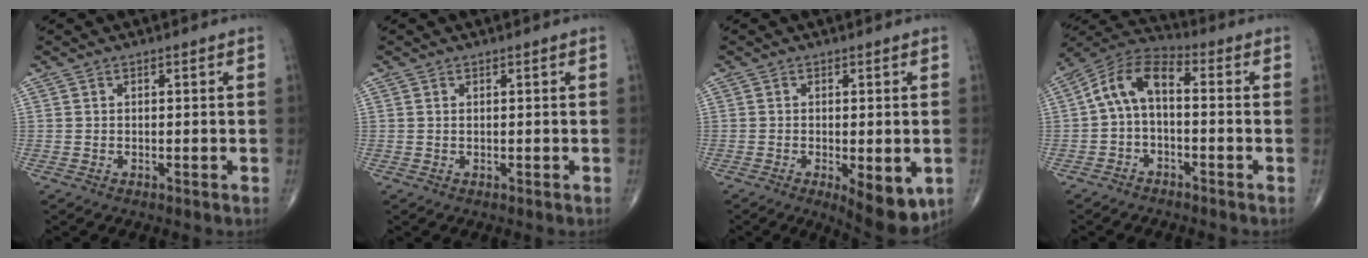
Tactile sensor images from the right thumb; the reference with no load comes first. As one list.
[{"total": 0.0}, {"total": 9.0, "force": [-2.9, 3.4, 7.9], "torque": [-0.101, -0.015, -0.037]}, {"total": 9.1, "force": [-0.5, 4.9, 7.6], "torque": [-0.136, 0.037, -0.024]}]